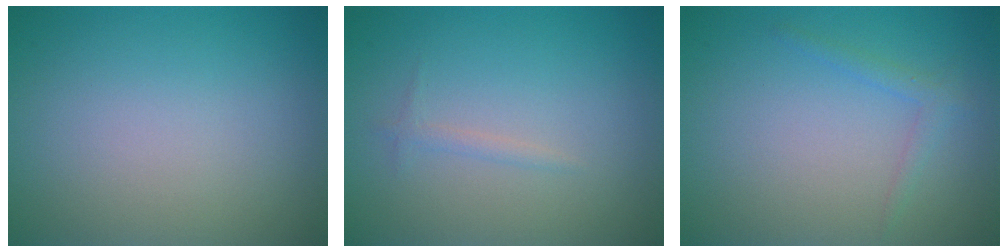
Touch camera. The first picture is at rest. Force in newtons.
{"total": 0.7, "press": 0.7, "slide": 0.1}
{"total": 1.3, "press": 1.2, "slide": 0.1}